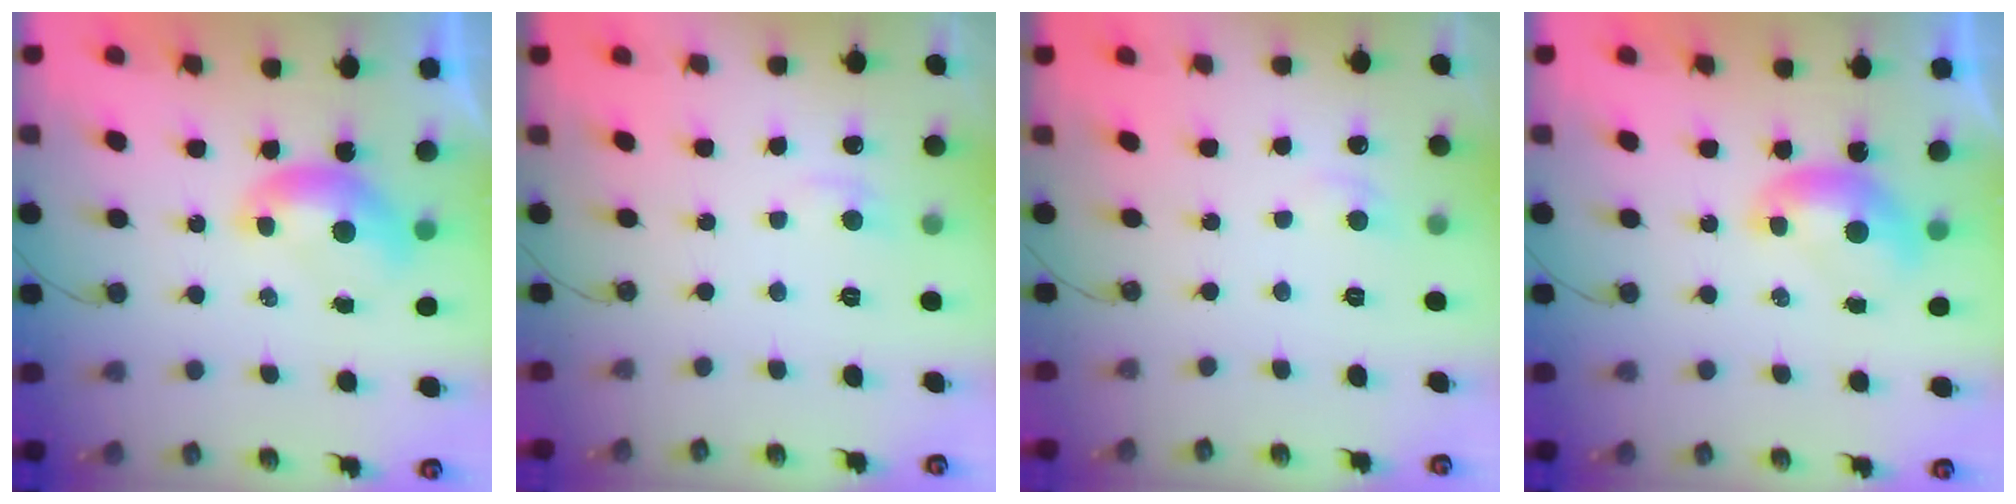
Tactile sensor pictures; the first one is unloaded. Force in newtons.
{"total": 1.1, "press": 0.8, "slide": 0.7}
{"total": 0.9, "press": 0.4, "slide": 0.8}
{"total": 0.0}